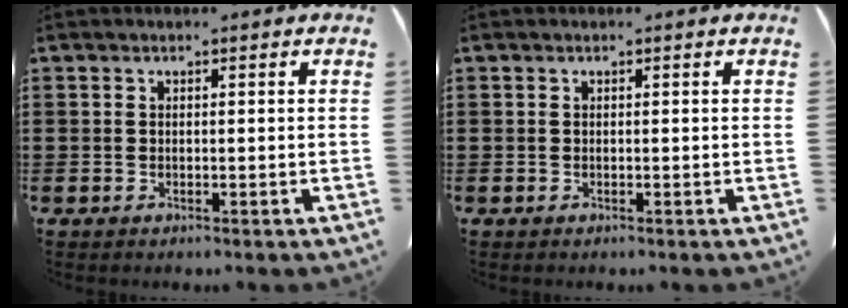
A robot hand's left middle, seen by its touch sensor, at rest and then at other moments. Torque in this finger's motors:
{"motor_torque": [0.00, 0.00, 0.00, 0.00]}